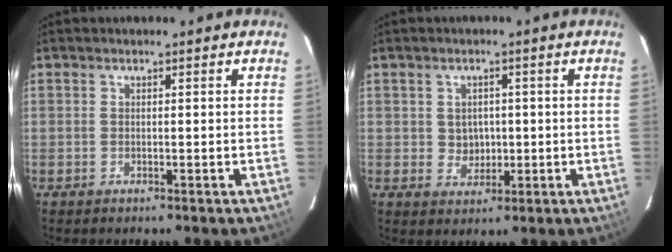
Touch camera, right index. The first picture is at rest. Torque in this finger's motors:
{"motor_torque": [0.01, -0.09, 0.10, 0.01]}